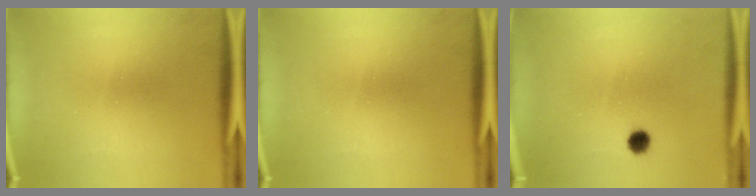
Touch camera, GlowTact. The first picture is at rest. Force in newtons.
{"total": 0.0}
{"total": 2.4}